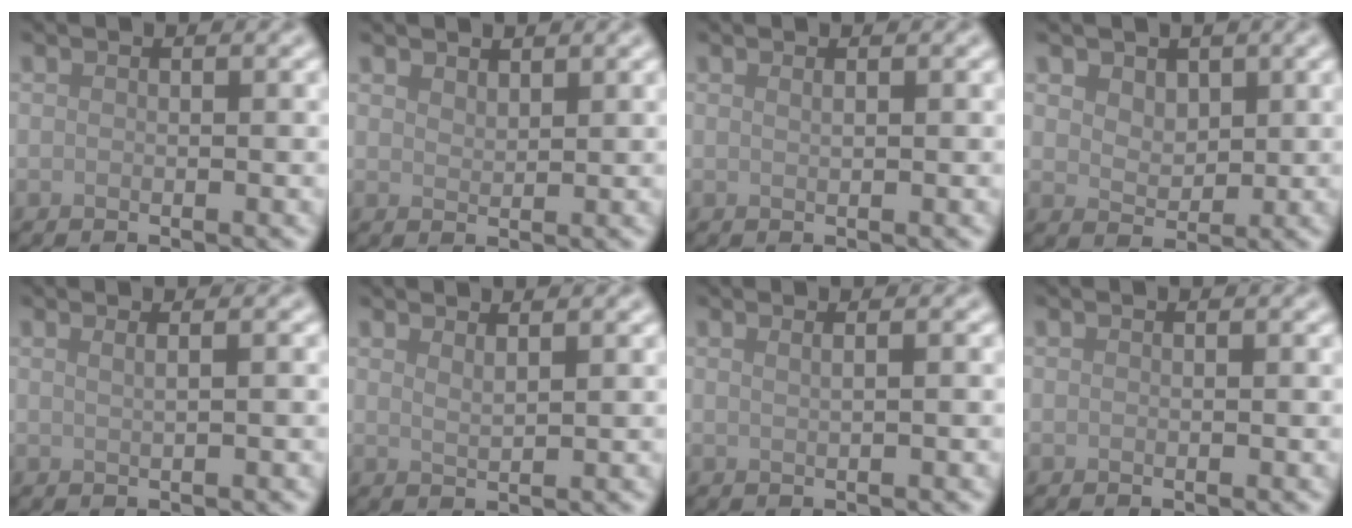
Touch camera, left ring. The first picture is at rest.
{"total": 1.4, "force": [1.3, 0.4, 0.3], "torque": [-0.008, 0.001, 0.026]}
{"total": 0.5, "force": [0.3, 0.2, 0.4], "torque": [-0.004, 0.000, 0.006]}
{"total": 2.7, "force": [1.5, 1.8, 1.2], "torque": [-0.028, -0.008, 0.026]}
{"total": 1.9, "force": [0.8, 0.9, 1.4], "torque": [-0.005, -0.003, -0.006]}
{"total": 1.5, "force": [1.2, 0.4, 0.8], "torque": [-0.008, 0.001, 0.019]}
{"total": 1.7, "force": [0.8, 0.9, 1.3], "torque": [-0.004, -0.003, -0.006]}
{"total": 0.0}